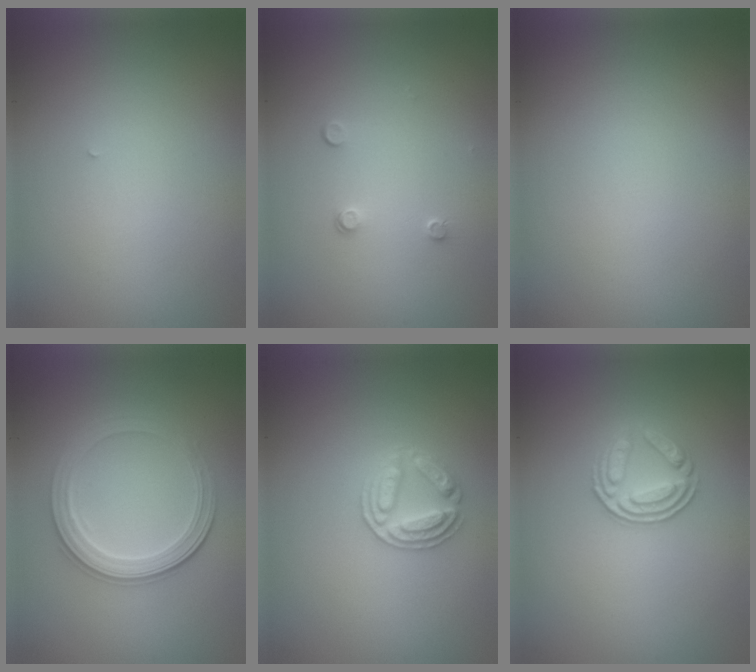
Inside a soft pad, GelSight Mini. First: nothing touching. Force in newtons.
{"total": 0.9, "press": 0.6, "slide": 0.6}
{"total": 0.0}
{"total": 4.0, "press": 3.4, "slide": 2.1}
{"total": 2.7, "press": 2.6, "slide": 0.7}
{"total": 3.0, "press": 2.5, "slide": 1.6}